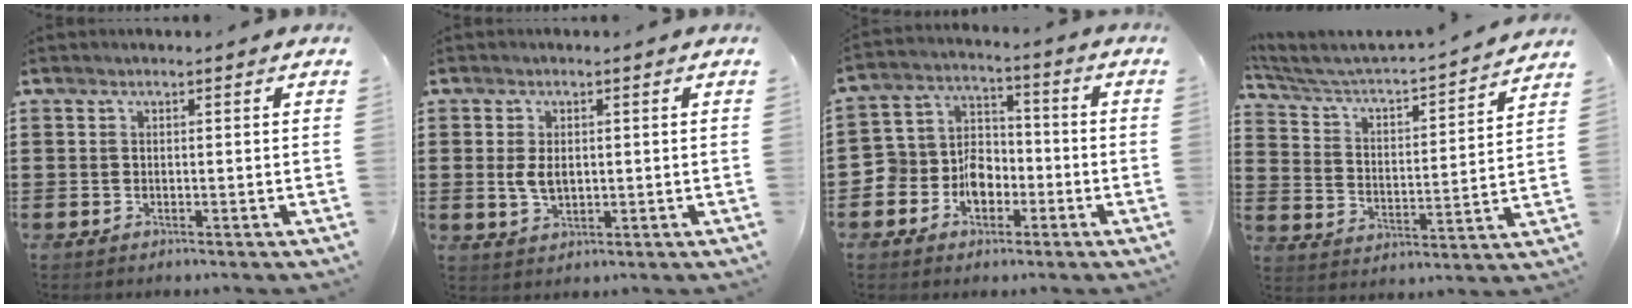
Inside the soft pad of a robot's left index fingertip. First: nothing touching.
{"total": 3.4, "force": [0.3, 2.0, 2.7], "torque": [-0.062, 0.004, 0.003]}
{"total": 6.5, "force": [-2.8, 5.7, 1.5], "torque": [-0.061, 0.004, -0.059]}
{"total": 3.3, "force": [3.1, 0.4, 1.1], "torque": [-0.043, -0.034, 0.039]}